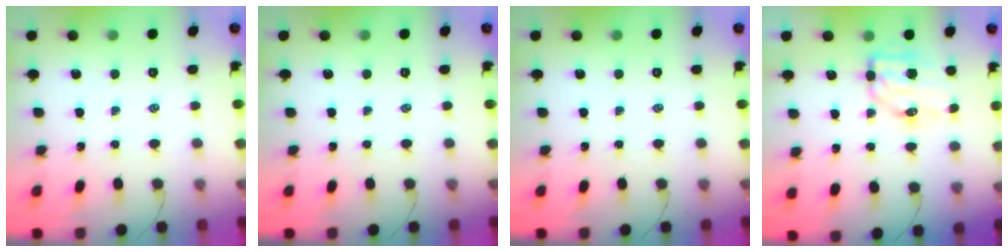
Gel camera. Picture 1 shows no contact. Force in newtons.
{"total": 0.0}
{"total": 0.0}
{"total": 7.9, "press": 7.8, "slide": 1.4}